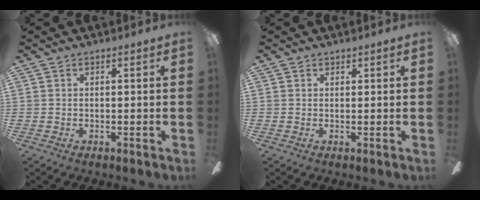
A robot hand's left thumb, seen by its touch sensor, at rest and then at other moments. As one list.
[{"total": 0.6, "force": [0.5, 0.3, 0.0], "torque": [0.008, -0.004, 0.009]}]